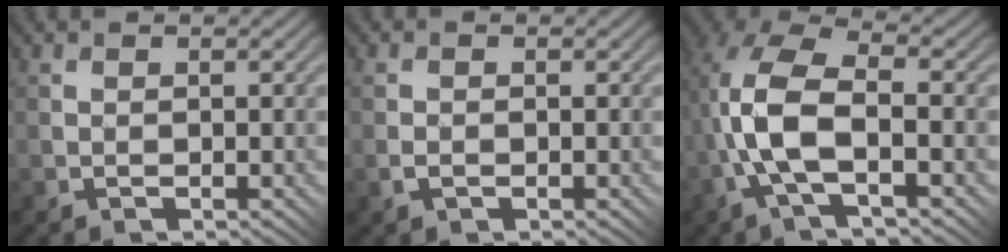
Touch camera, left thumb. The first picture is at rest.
{"total": 1.3, "force": [-0.5, 1.0, 0.8], "torque": [-0.016, 0.000, -0.009]}
{"total": 9.1, "force": [-1.7, 4.0, 8.0], "torque": [-0.181, 0.018, -0.043]}